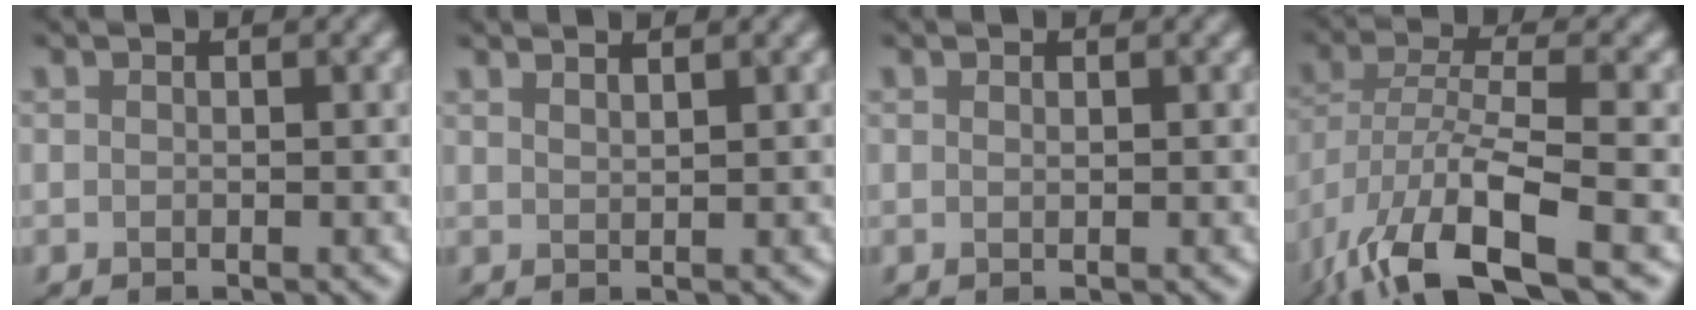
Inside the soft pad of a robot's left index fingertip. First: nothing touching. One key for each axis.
{"total": 1.7, "fx": 1.3, "fy": 0.5, "fz": 0.9, "tx": 0.002, "ty": 0.003, "tz": 0.008}
{"total": 0.0}
{"total": 10.1, "fx": -5.4, "fy": 3.5, "fz": 7.9, "tx": -0.148, "ty": -0.005, "tz": -0.105}